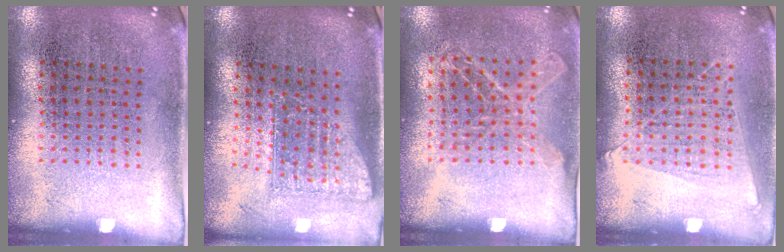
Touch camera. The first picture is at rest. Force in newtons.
{"total": 1.6, "press": 1.2, "slide": 1.1}
{"total": 1.1, "press": 1.1, "slide": 0.3}
{"total": 1.0, "press": 0.9, "slide": 0.4}